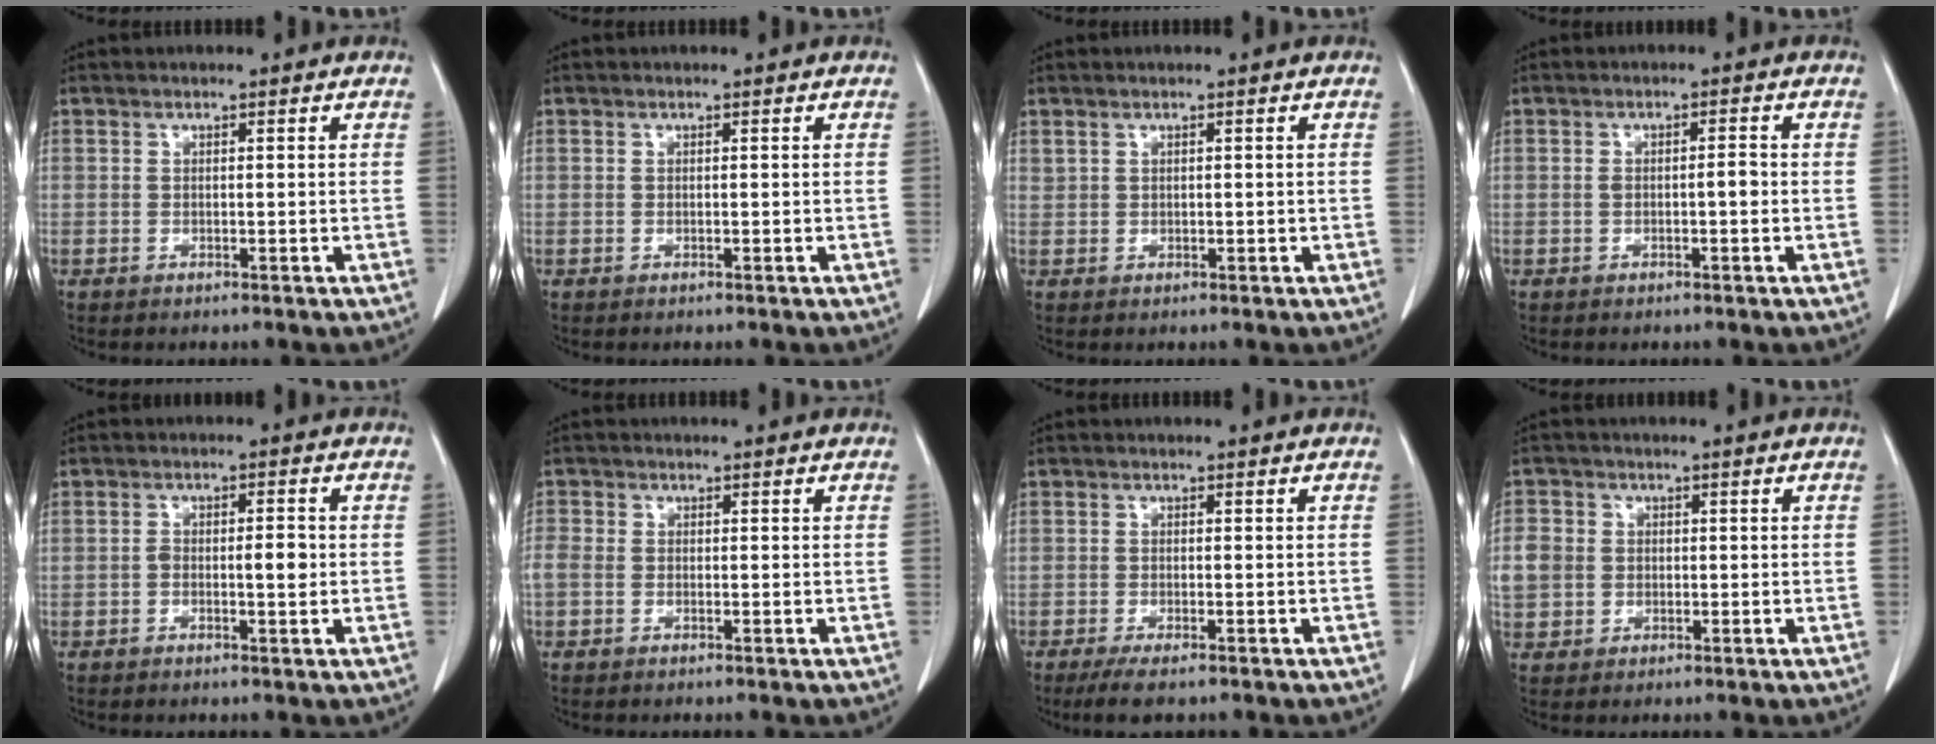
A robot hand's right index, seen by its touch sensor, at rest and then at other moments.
{"total": 0.0}
{"total": 0.7, "force": [0.5, 0.4, 0.3], "torque": [-0.004, 0.004, 0.014]}
{"total": 2.0, "force": [-0.3, 0.4, 1.9], "torque": [-0.034, 0.003, -0.004]}
{"total": 3.2, "force": [-0.4, 1.0, 3.0], "torque": [-0.048, 0.007, -0.004]}
{"total": 2.4, "force": [-0.4, 1.9, 1.4], "torque": [-0.049, 0.013, -0.008]}
{"total": 4.1, "force": [-3.0, 0.9, 2.7], "torque": [-0.046, -0.010, -0.046]}
{"total": 5.6, "force": [0.1, 5.3, 1.9], "torque": [-0.052, 0.013, 0.006]}